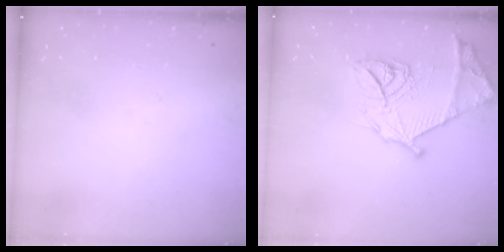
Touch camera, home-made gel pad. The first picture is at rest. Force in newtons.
{"total": 19.1, "press": 19.0, "slide": 1.8}